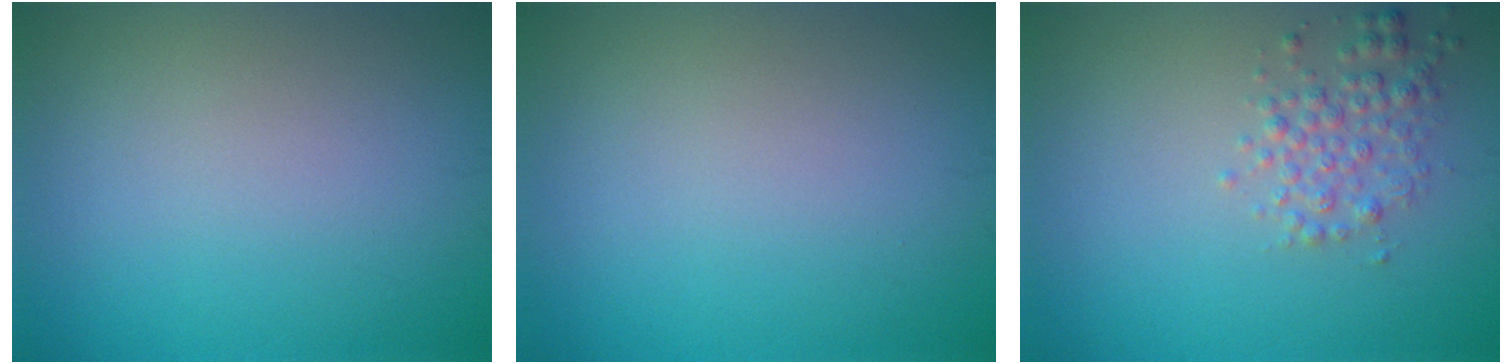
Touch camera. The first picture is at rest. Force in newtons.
{"total": 0.0}
{"total": 2.4, "press": 2.4, "slide": 0.0}